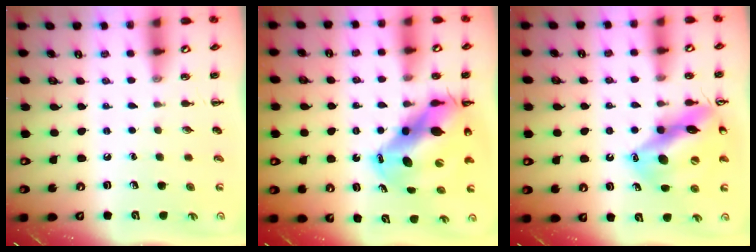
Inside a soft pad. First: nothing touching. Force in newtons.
{"total": 14.5, "press": 13.9, "slide": 4.0}
{"total": 16.6, "press": 16.3, "slide": 3.1}